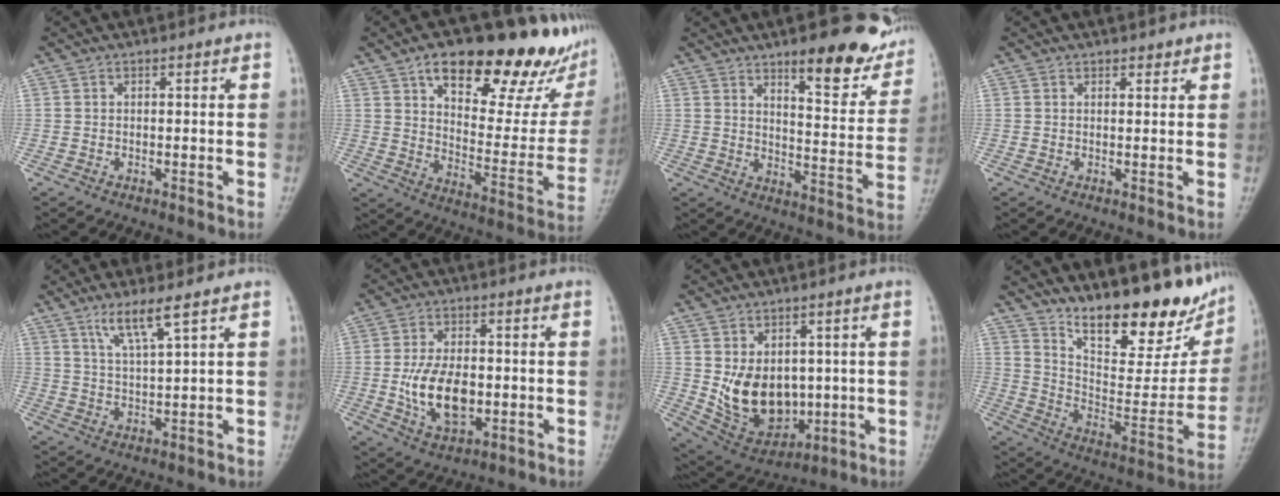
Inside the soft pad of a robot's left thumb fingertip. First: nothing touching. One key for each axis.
{"total": 26.3, "fx": 15.7, "fy": 10.5, "fz": 18.2, "tx": -0.203, "ty": -0.039, "tz": 0.229}
{"total": 15.3, "fx": 9.6, "fy": 5.1, "fz": 10.8, "tx": -0.093, "ty": -0.054, "tz": 0.134}
{"total": 1.2, "fx": 1.0, "fy": 0.6, "fz": 0.3, "tx": 0.005, "ty": -0.007, "tz": 0.013}
{"total": 6.3, "fx": 4.0, "fy": 0.3, "fz": 4.9, "tx": -0.098, "ty": -0.025, "tz": 0.082}
{"total": 11.3, "fx": -1.5, "fy": 6.6, "fz": 9.1, "tx": -0.146, "ty": -0.003, "tz": -0.020}
{"total": 12.7, "fx": 0.4, "fy": 9.4, "fz": 8.6, "tx": -0.102, "ty": -0.019, "tz": 0.037}
{"total": 24.0, "fx": 16.2, "fy": 8.5, "fz": 15.5, "tx": -0.187, "ty": -0.077, "tz": 0.251}